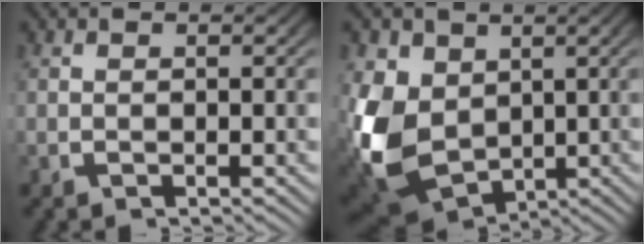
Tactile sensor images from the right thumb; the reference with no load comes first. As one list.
[{"total": 11.9, "force": [-1.6, 9.2, 7.4], "torque": [-0.219, -0.070, 0.011]}]